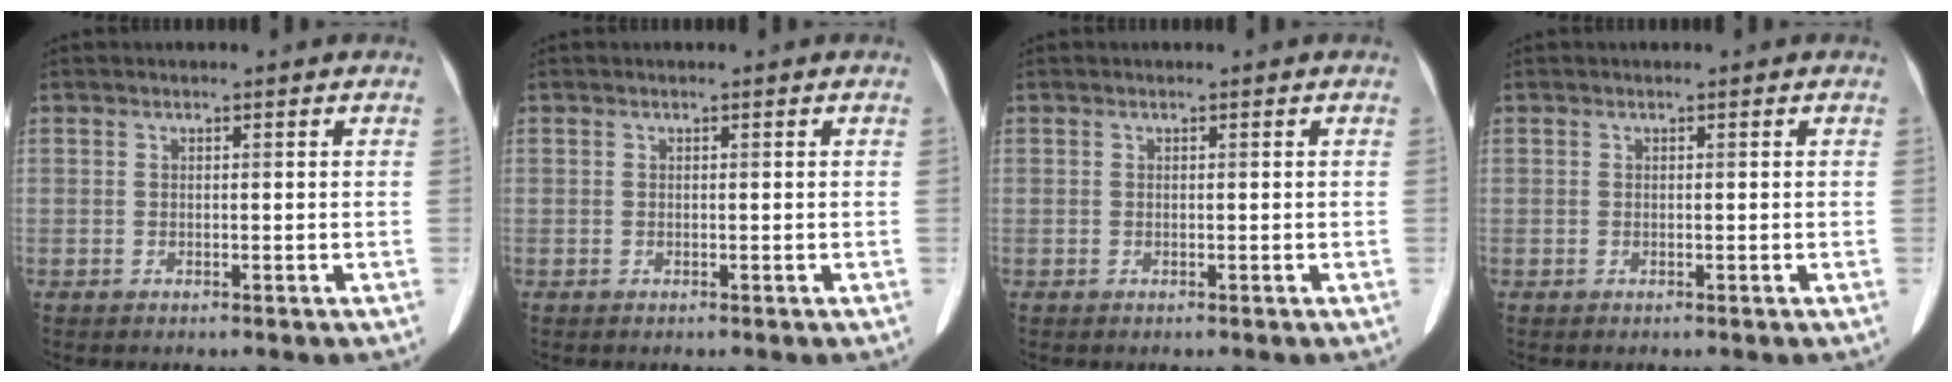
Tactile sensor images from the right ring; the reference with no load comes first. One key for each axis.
{"total": 0.0}
{"total": 0.0}
{"total": 0.0}